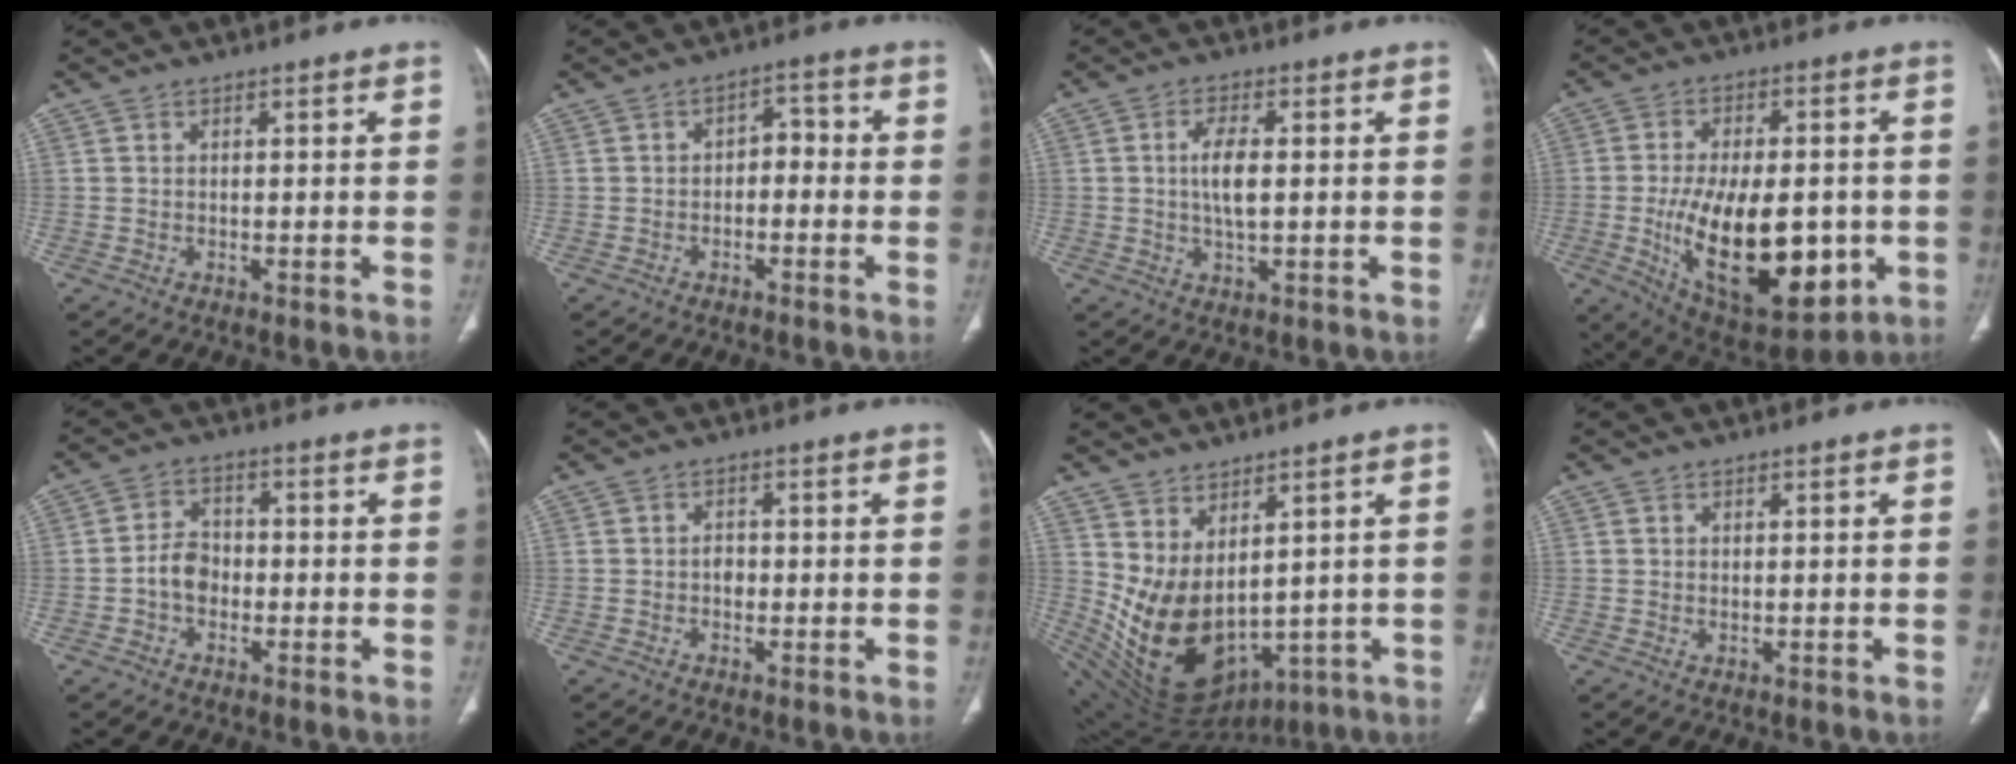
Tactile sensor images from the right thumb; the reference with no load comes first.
{"total": 4.1, "force": [-1.1, 2.8, 2.8], "torque": [-0.026, 0.027, -0.024]}
{"total": 5.4, "force": [0.4, 2.1, 5.0], "torque": [-0.098, -0.003, 0.005]}
{"total": 23.7, "force": [-4.7, 11.9, 19.9], "torque": [-0.309, -0.010, -0.041]}
{"total": 5.1, "force": [-1.4, 3.9, 3.0], "torque": [-0.038, 0.020, -0.032]}
{"total": 1.6, "force": [-0.4, 1.3, 0.9], "torque": [-0.007, 0.006, -0.009]}
{"total": 14.7, "force": [1.9, 9.1, 11.4], "torque": [-0.185, -0.038, 0.078]}
{"total": 0.5, "force": [0.1, 0.3, 0.4], "torque": [-0.009, -0.002, 0.004]}